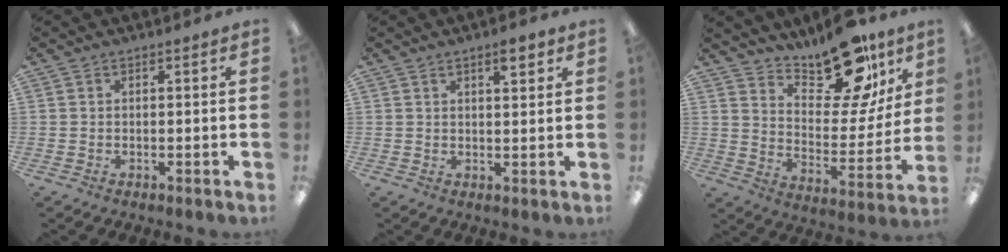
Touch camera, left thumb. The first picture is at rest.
{"total": 4.0, "force": [2.7, 1.2, 2.6], "torque": [-0.025, -0.011, 0.040]}
{"total": 18.7, "force": [14.9, 7.1, 8.7], "torque": [-0.126, -0.110, 0.255]}